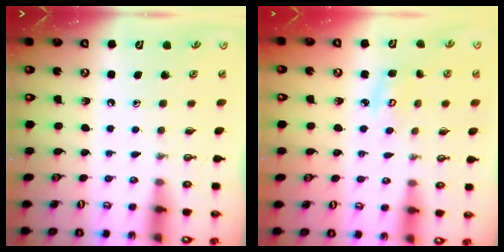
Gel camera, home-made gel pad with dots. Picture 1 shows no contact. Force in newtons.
{"total": 5.3, "press": 5.3, "slide": 0.3}